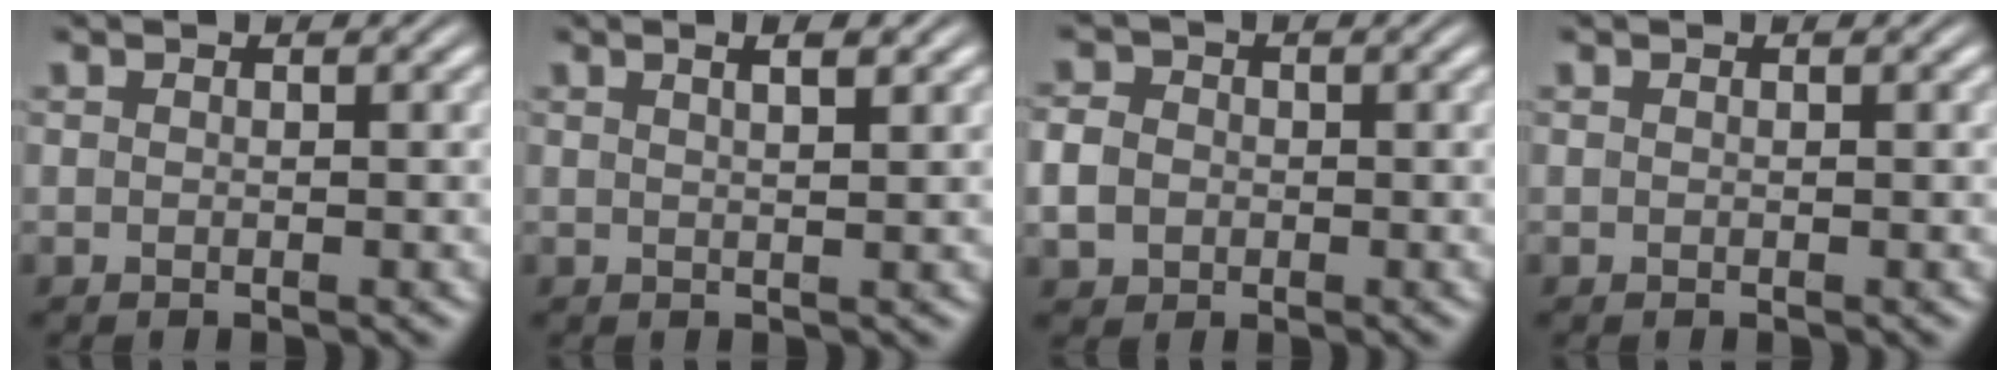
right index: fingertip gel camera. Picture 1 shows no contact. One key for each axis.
{"total": 1.9, "fx": 1.0, "fy": 0.1, "fz": 1.6, "tx": -0.021, "ty": 0.003, "tz": 0.017}
{"total": 3.7, "fx": -0.5, "fy": 3.3, "fz": 1.4, "tx": -0.044, "ty": -0.010, "tz": -0.008}
{"total": 0.0}